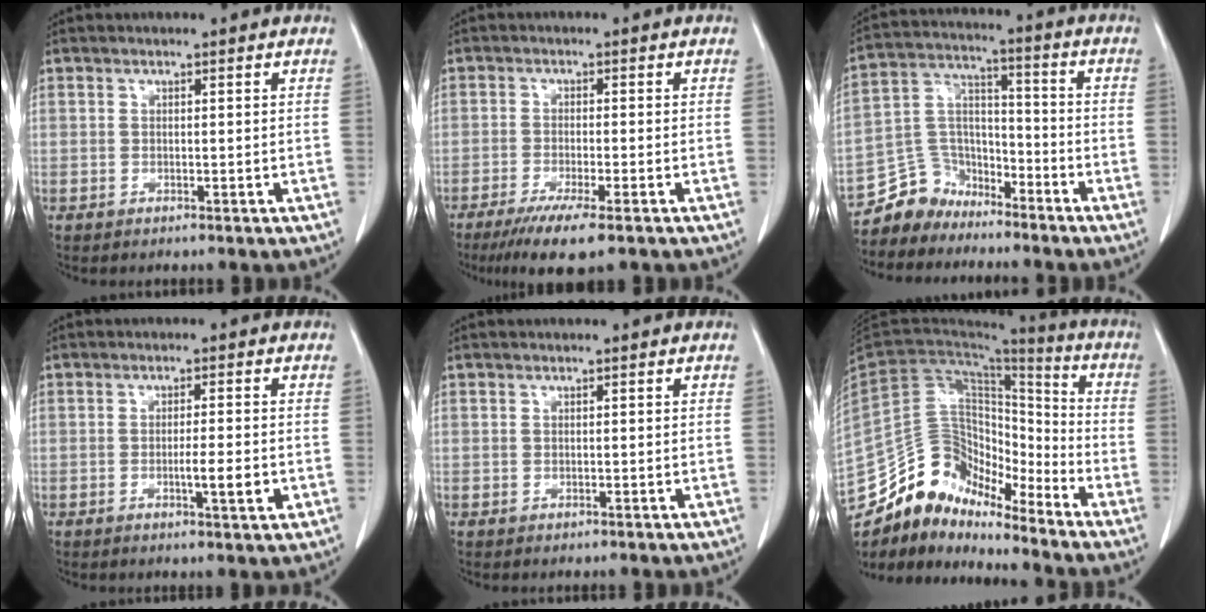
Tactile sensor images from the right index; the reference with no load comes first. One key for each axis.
{"total": 7.4, "fx": -4.9, "fy": 0.4, "fz": 5.5, "tx": -0.090, "ty": -0.019, "tz": -0.076}
{"total": 8.8, "fx": -7.5, "fy": 4.6, "fz": 0.2, "tx": -0.009, "ty": 0.038, "tz": -0.143}
{"total": 4.2, "fx": -1.2, "fy": 0.2, "fz": 4.0, "tx": -0.064, "ty": -0.005, "tz": -0.017}
{"total": 0.0}
{"total": 14.3, "fx": -12.6, "fy": 5.4, "fz": 3.8, "tx": -0.058, "ty": 0.067, "tz": -0.231}